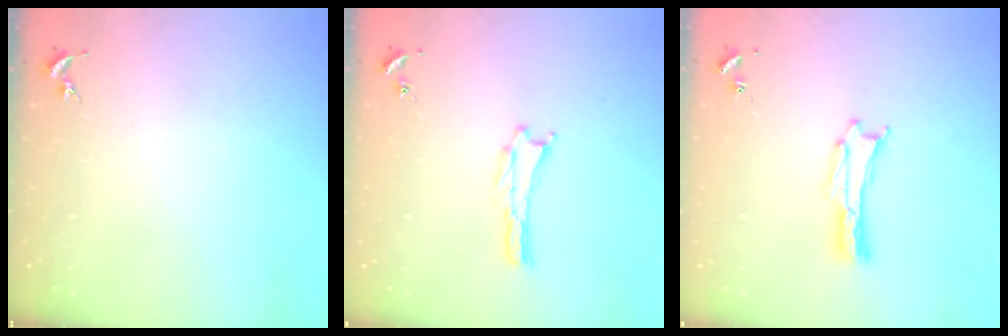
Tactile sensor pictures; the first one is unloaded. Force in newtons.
{"total": 0.0}
{"total": 0.0}